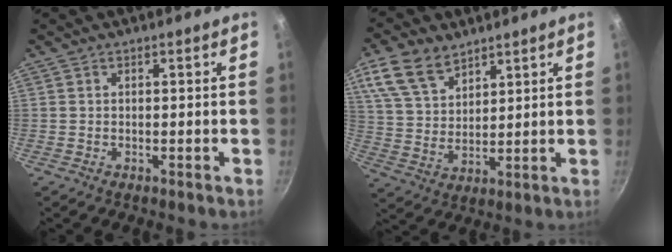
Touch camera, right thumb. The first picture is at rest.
{"total": 11.2, "force": [7.0, 6.5, 5.9], "torque": [-0.103, -0.021, 0.143]}